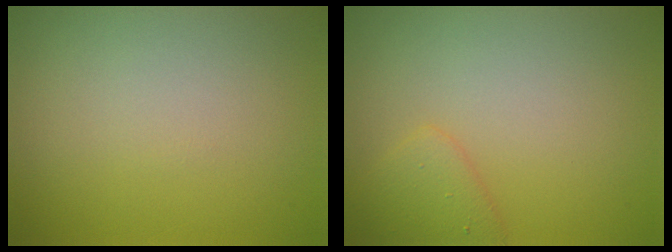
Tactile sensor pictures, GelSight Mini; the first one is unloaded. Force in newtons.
{"total": 1.9, "press": 1.9, "slide": 0.1}